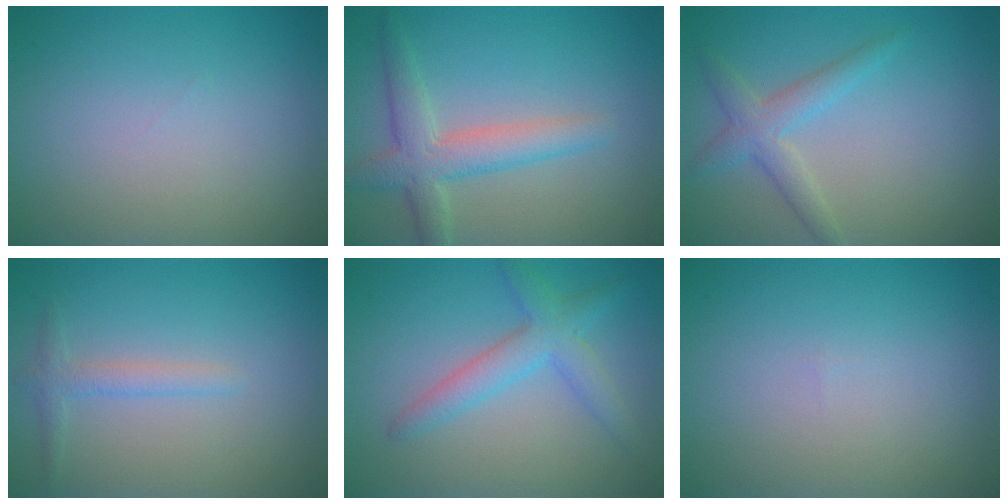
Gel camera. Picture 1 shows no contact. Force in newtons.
{"total": 4.2, "press": 4.2, "slide": 0.0}
{"total": 2.8, "press": 2.8, "slide": 0.1}
{"total": 1.6, "press": 1.6, "slide": 0.1}
{"total": 3.5, "press": 3.5, "slide": 0.2}
{"total": 0.0}